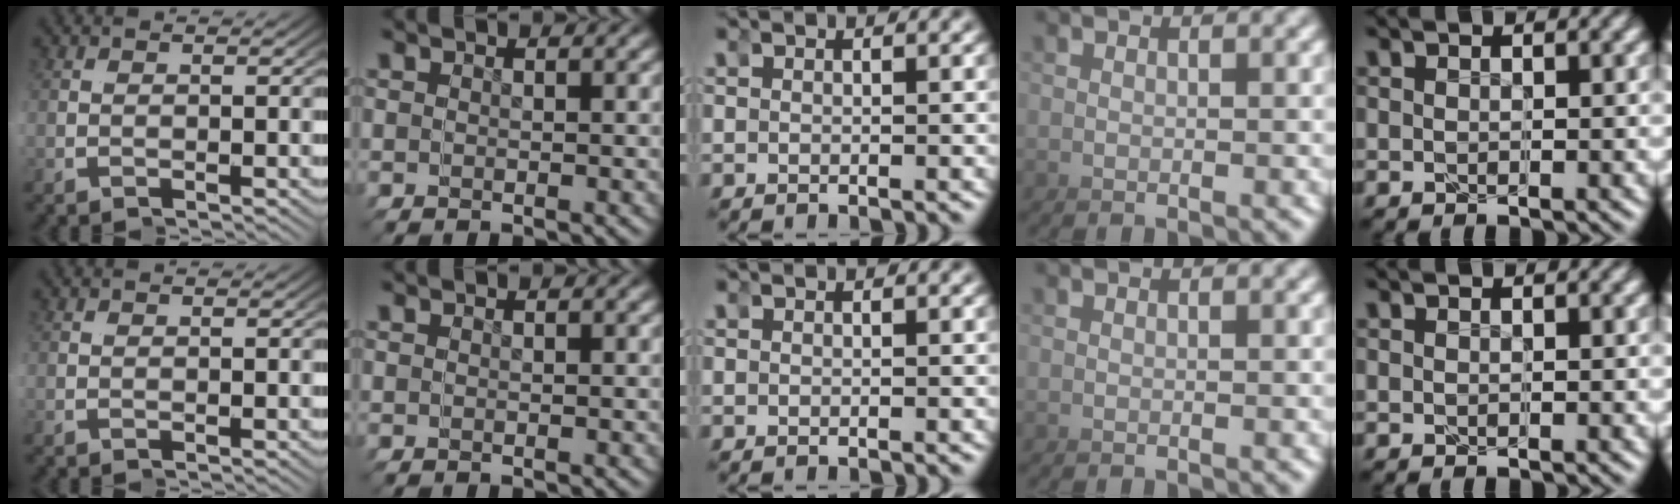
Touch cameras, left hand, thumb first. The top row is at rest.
{}